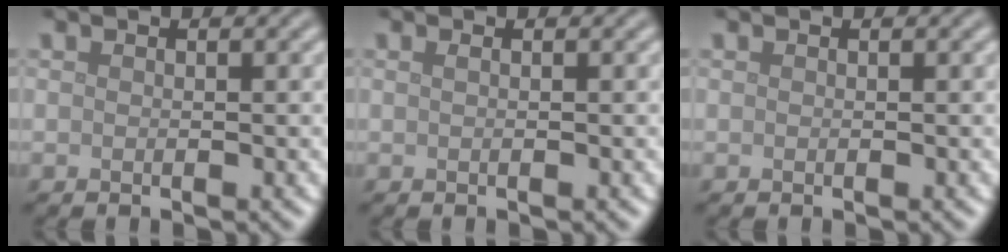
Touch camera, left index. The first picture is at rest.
{"total": 0.5, "force": [0.1, 0.2, 0.5], "torque": [-0.010, 0.004, 0.000]}
{"total": 0.0}